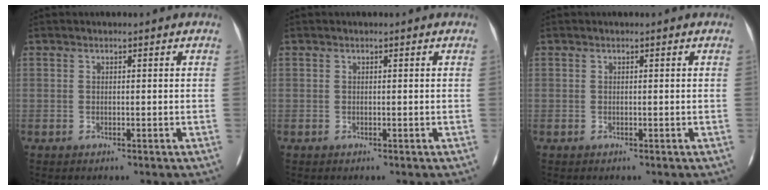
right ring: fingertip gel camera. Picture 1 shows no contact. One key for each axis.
{"total": 0.0}
{"total": 0.0}